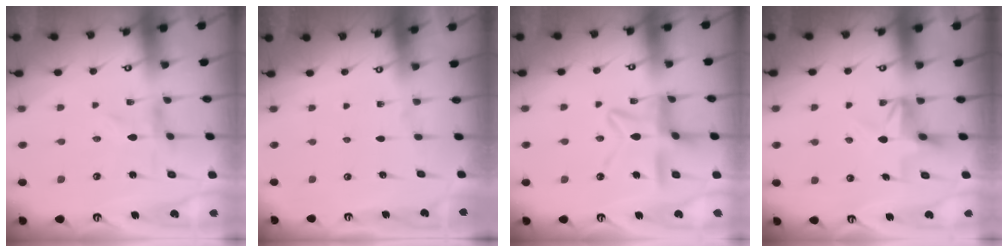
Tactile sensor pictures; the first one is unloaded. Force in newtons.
{"total": 0.0}
{"total": 12.0, "press": 11.9, "slide": 1.1}
{"total": 4.2, "press": 4.2, "slide": 0.6}